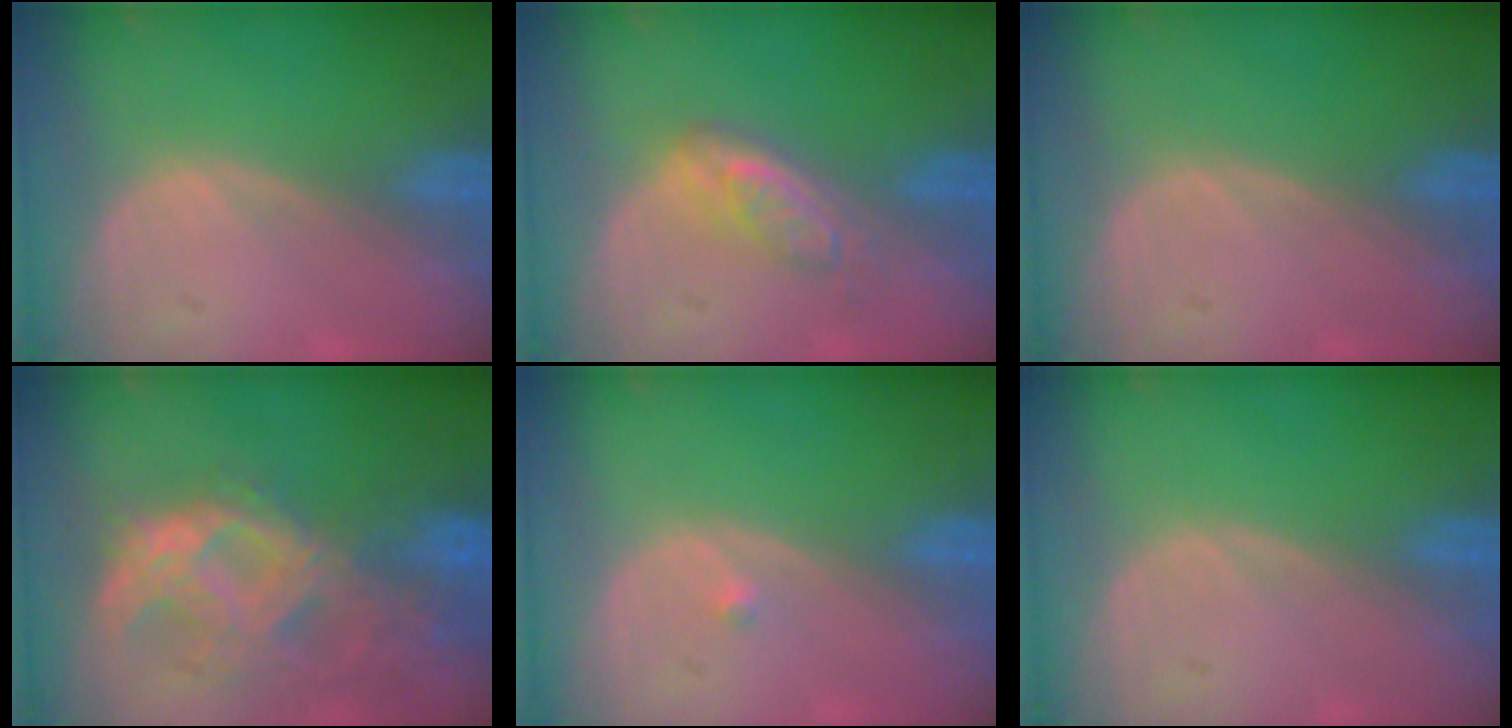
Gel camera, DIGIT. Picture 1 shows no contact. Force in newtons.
{"total": 4.5, "press": 4.4, "slide": 1.1}
{"total": 0.0}
{"total": 10.5, "press": 9.2, "slide": 5.1}
{"total": 0.5, "press": 0.4, "slide": 0.3}
{"total": 0.0}